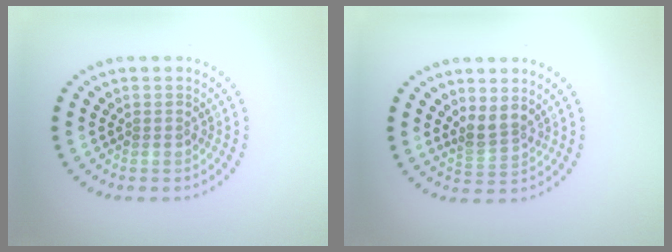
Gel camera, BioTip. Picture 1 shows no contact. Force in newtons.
{"total": 2.3, "press": 1.9, "slide": 1.4}